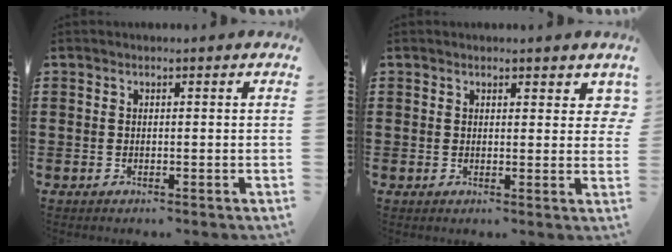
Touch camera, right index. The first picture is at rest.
{"total": 2.0, "force": [1.4, 1.2, 0.7], "torque": [0.003, 0.000, 0.021]}